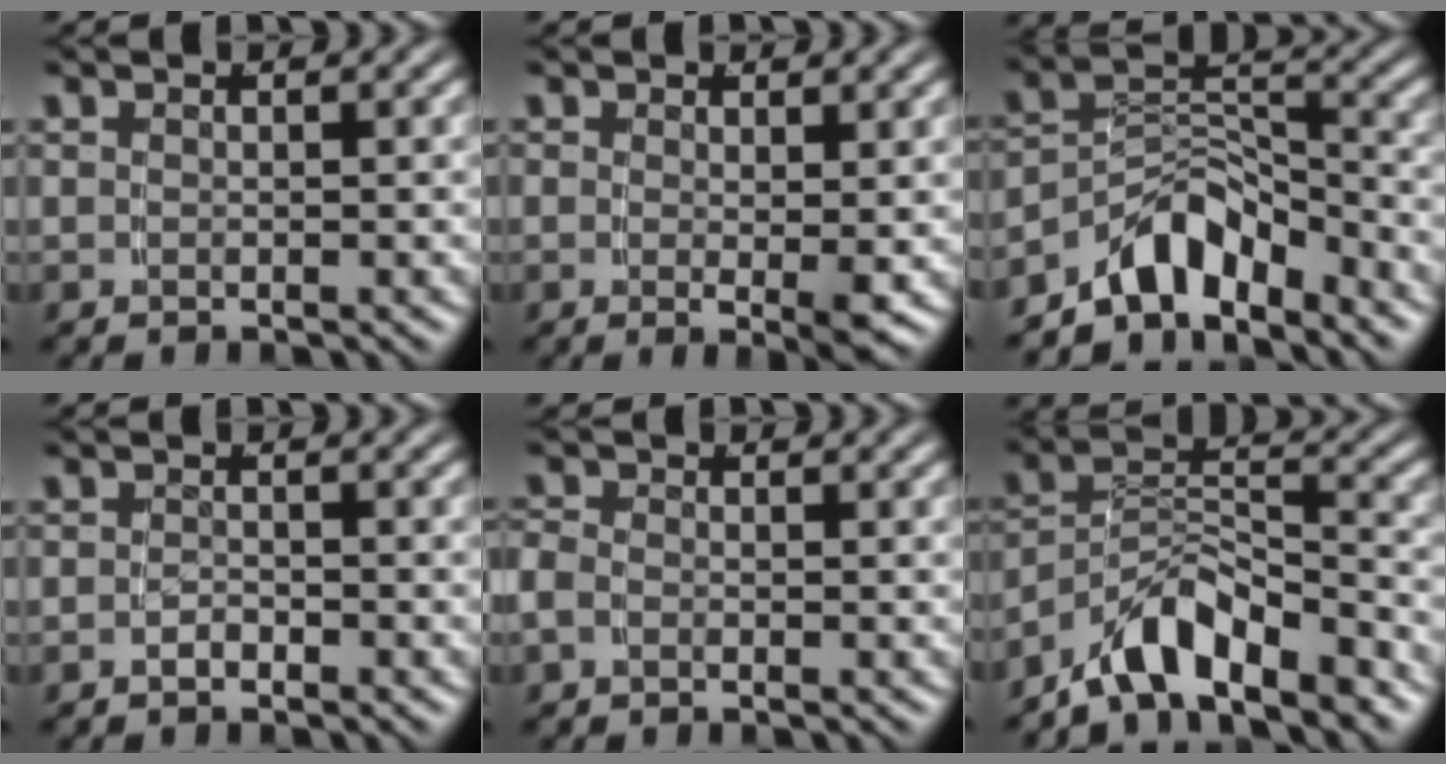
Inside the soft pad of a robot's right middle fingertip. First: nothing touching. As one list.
[{"total": 1.7, "force": [0.1, 0.0, 1.7], "torque": [-0.028, -0.016, 0.006]}, {"total": 7.2, "force": [-4.7, 3.5, 4.1], "torque": [-0.056, -0.002, -0.081]}, {"total": 1.0, "force": [-1.0, 0.0, 0.1], "torque": [-0.004, -0.003, -0.016]}, {"total": 1.4, "force": [-0.6, 1.0, 0.8], "torque": [-0.024, -0.009, -0.010]}, {"total": 7.2, "force": [-5.5, 2.5, 4.0], "torque": [-0.054, -0.003, -0.090]}]